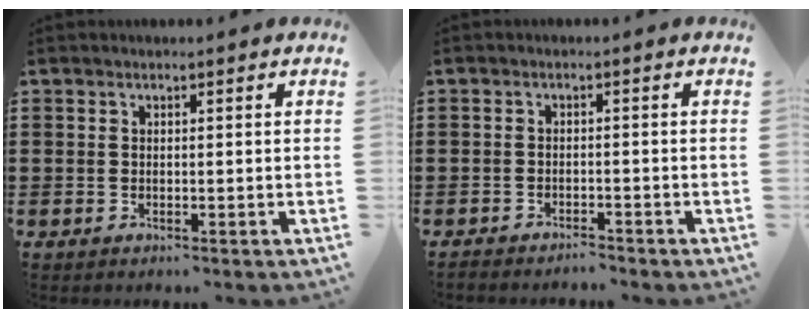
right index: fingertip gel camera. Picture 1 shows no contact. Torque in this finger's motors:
{"motor_torque": [-0.68, 0.18, -0.73, -0.21]}